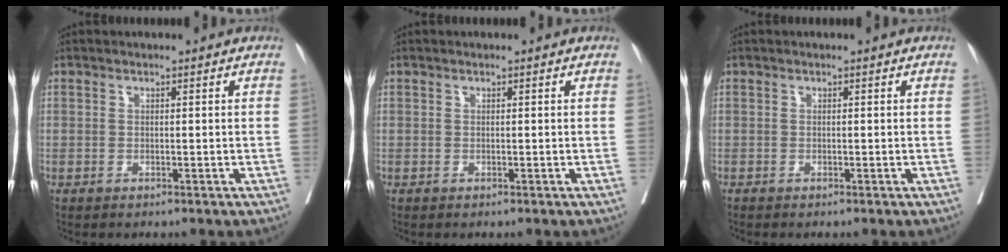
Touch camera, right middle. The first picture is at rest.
{"total": 0.0}
{"total": 0.6, "force": [0.0, -0.3, -0.6], "torque": [0.011, 0.002, -0.007]}